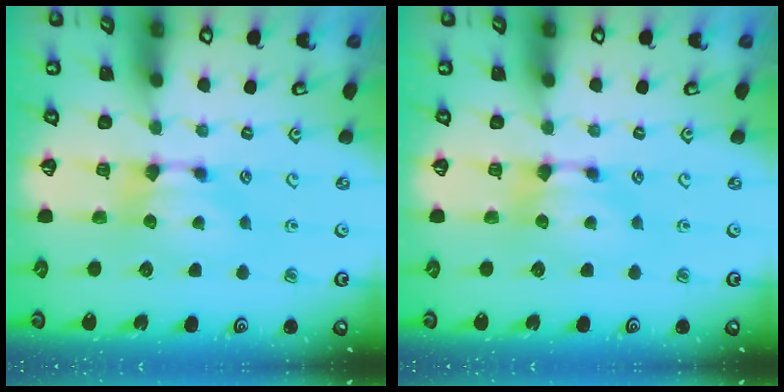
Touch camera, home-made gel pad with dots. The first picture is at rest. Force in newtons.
{"total": 0.0}